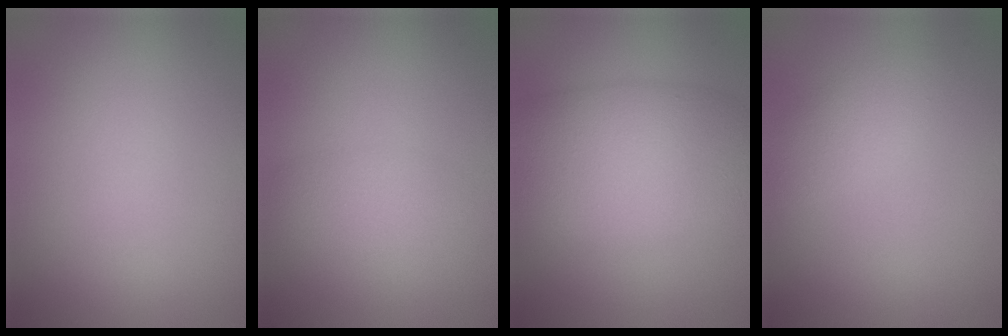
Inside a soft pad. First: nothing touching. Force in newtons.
{"total": 2.0, "press": 2.0, "slide": 0.0}
{"total": 8.6, "press": 8.6, "slide": 0.5}
{"total": 2.1, "press": 2.1, "slide": 0.1}